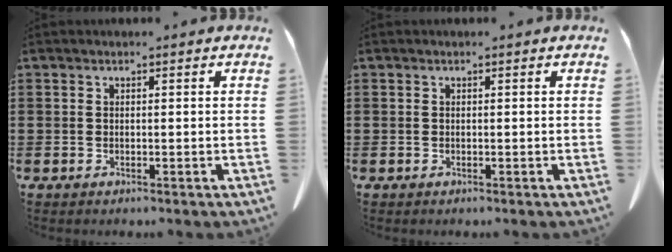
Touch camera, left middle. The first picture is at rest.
{"total": 0.0}